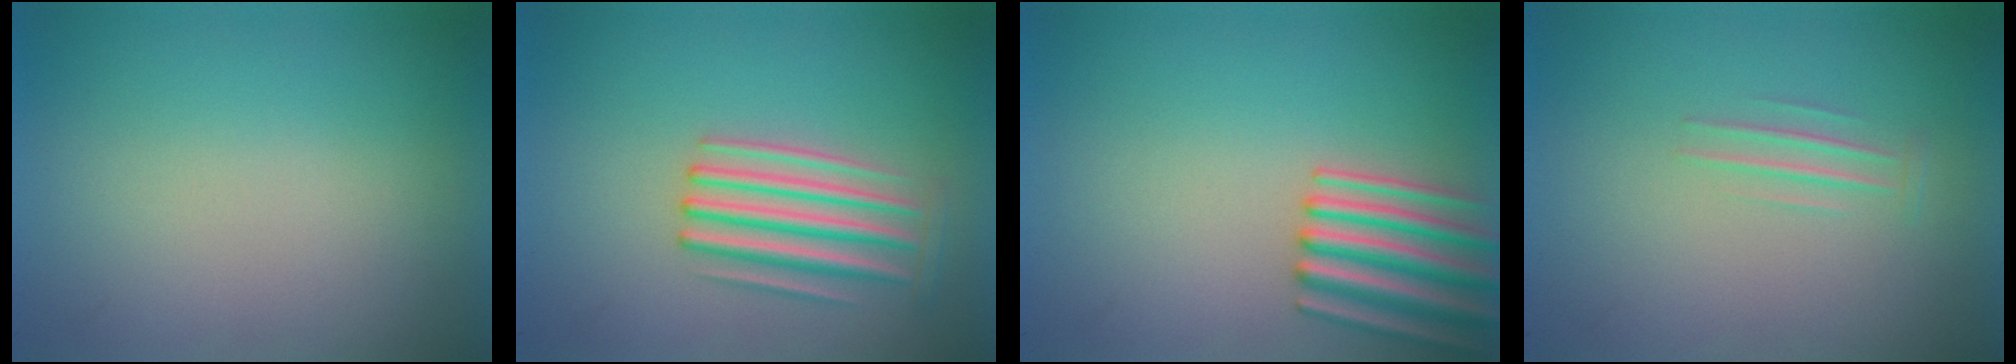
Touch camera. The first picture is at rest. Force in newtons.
{"total": 3.2}
{"total": 3.4}
{"total": 1.2}